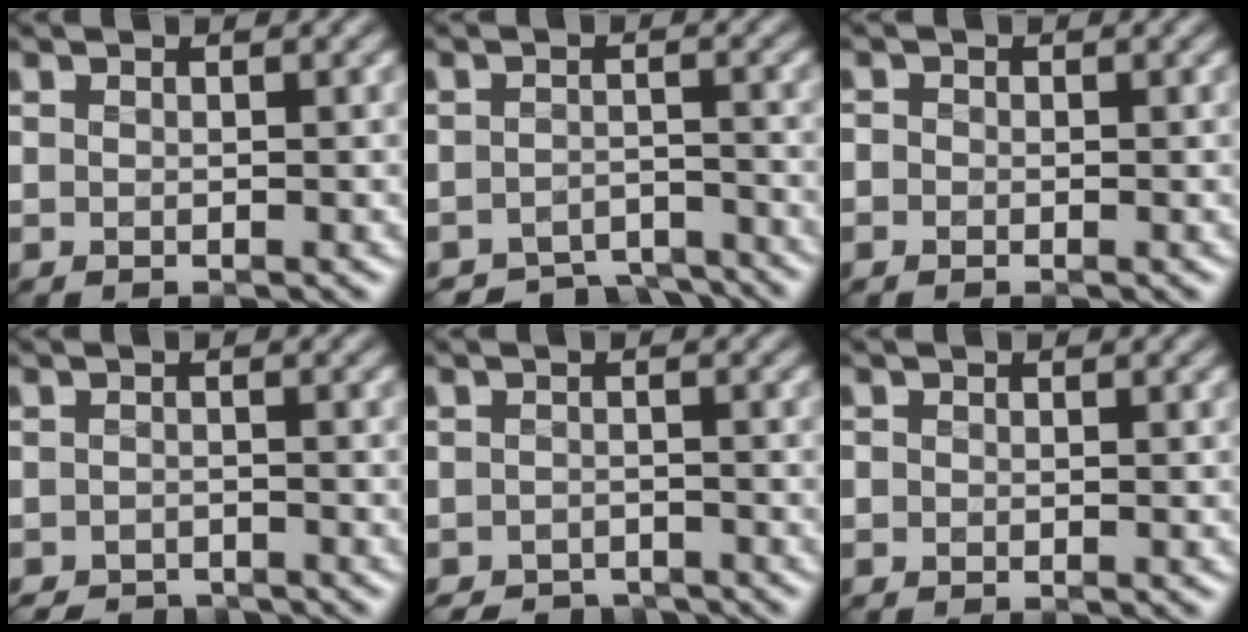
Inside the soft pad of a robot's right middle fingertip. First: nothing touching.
{"total": 4.6, "force": [-4.3, 1.3, 0.9], "torque": [-0.011, -0.009, -0.068]}
{"total": 0.9, "force": [-0.4, 0.8, 0.2], "torque": [0.004, -0.003, -0.011]}
{"total": 2.5, "force": [-2.5, 0.6, 0.3], "torque": [0.003, -0.001, -0.046]}
{"total": 2.8, "force": [-2.7, 0.7, 0.3], "torque": [0.003, -0.001, -0.049]}
{"total": 0.6, "force": [-0.3, 0.5, 0.1], "torque": [0.000, -0.004, -0.008]}